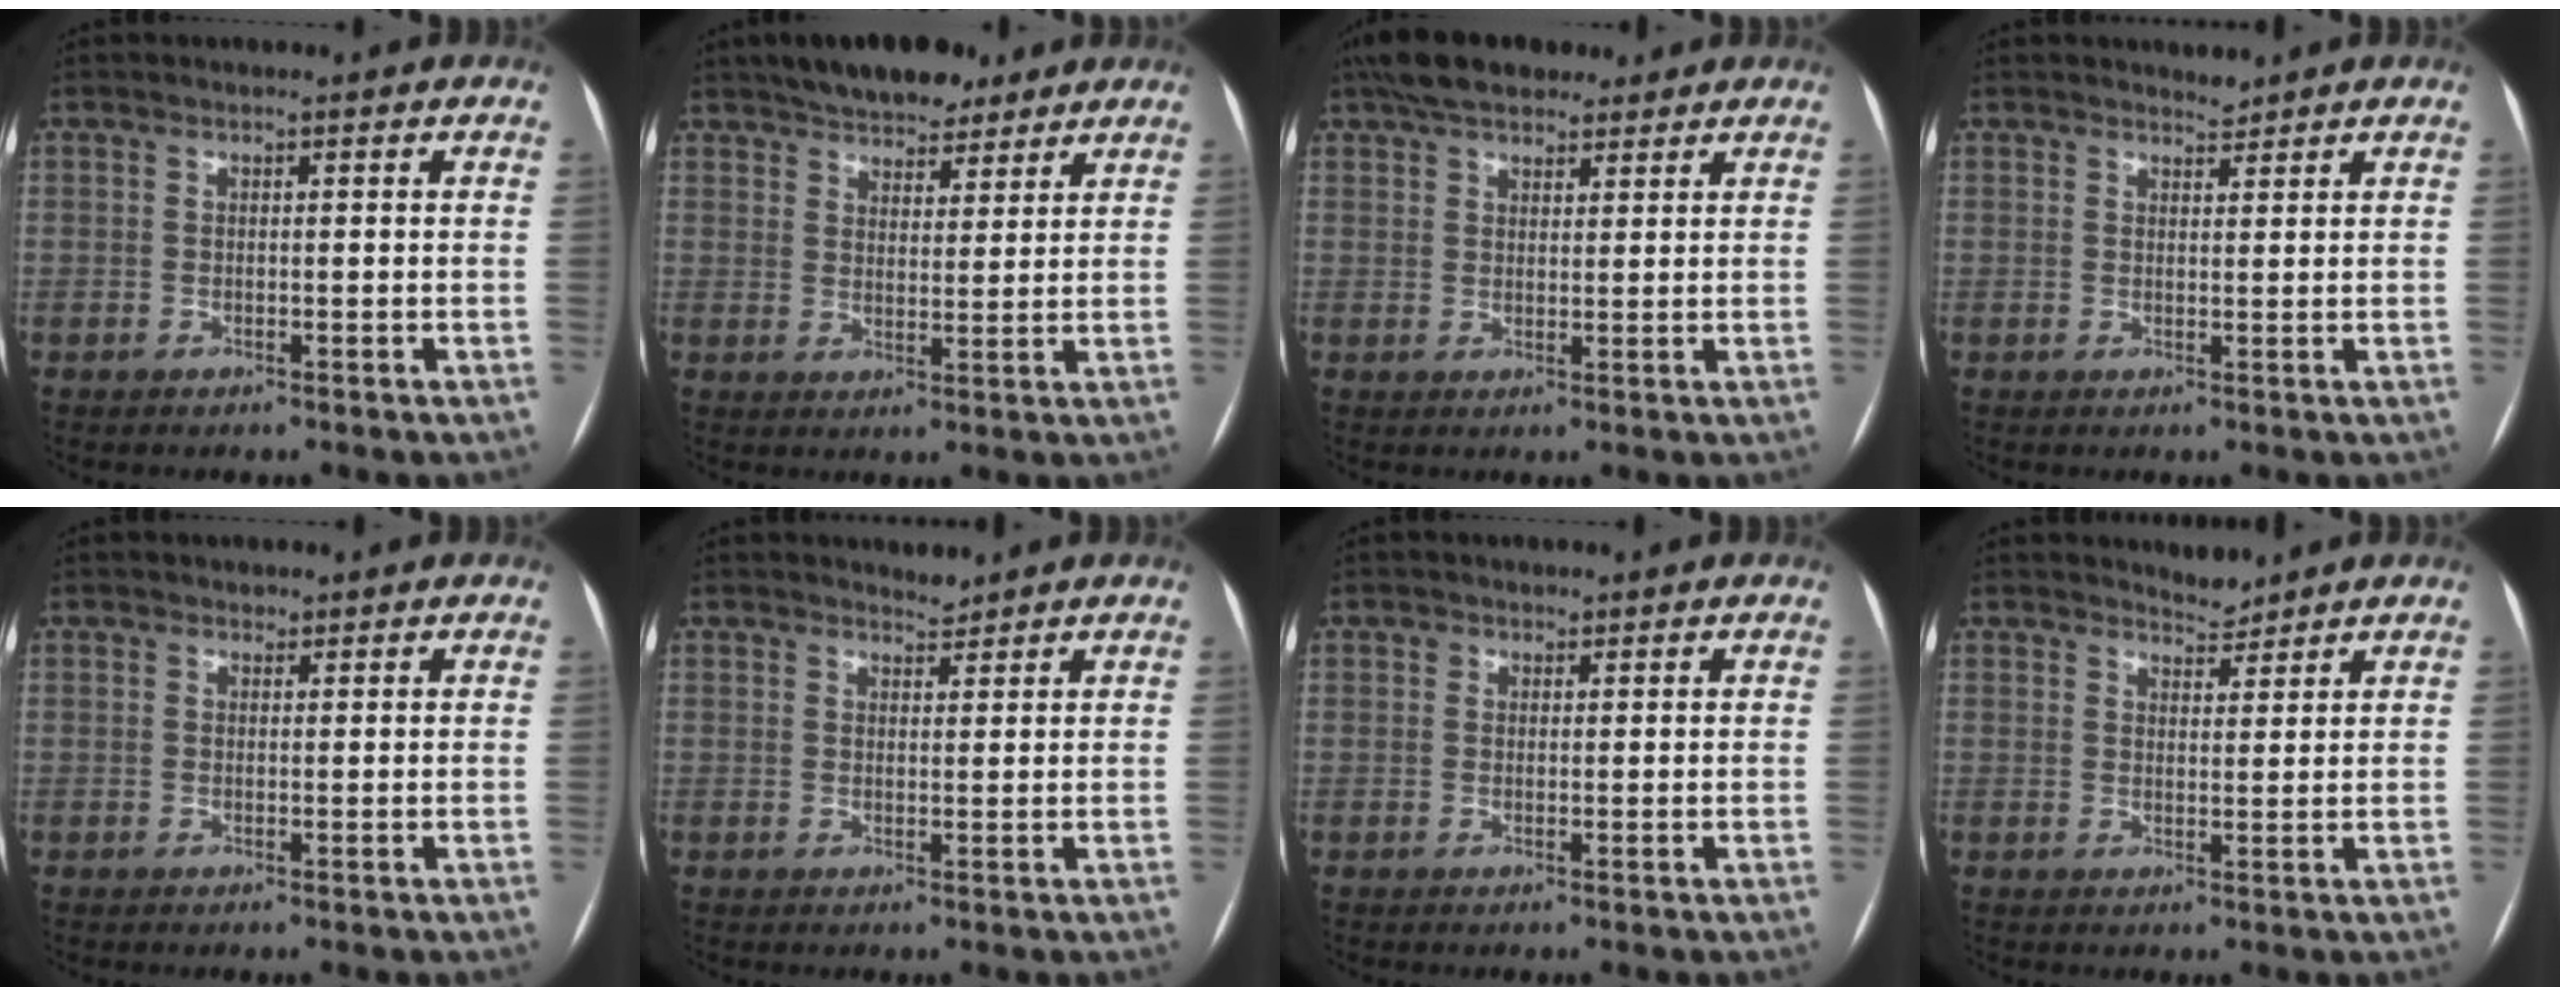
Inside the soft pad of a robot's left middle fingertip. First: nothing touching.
{"total": 10.1, "force": [8.2, 3.9, 4.6], "torque": [-0.061, 0.018, 0.125]}
{"total": 9.5, "force": [7.4, 4.0, 4.4], "torque": [-0.068, 0.035, 0.126]}
{"total": 1.3, "force": [1.3, 0.2, -0.1], "torque": [-0.005, -0.005, 0.022]}
{"total": 0.7, "force": [0.6, 0.4, 0.1], "torque": [-0.004, -0.001, 0.007]}
{"total": 1.5, "force": [1.5, 0.2, 0.0], "torque": [-0.004, -0.005, 0.025]}
{"total": 1.0, "force": [0.6, 0.8, 0.0], "torque": [0.007, -0.004, 0.004]}
{"total": 2.4, "force": [2.4, 0.4, -0.1], "torque": [0.001, -0.006, 0.040]}